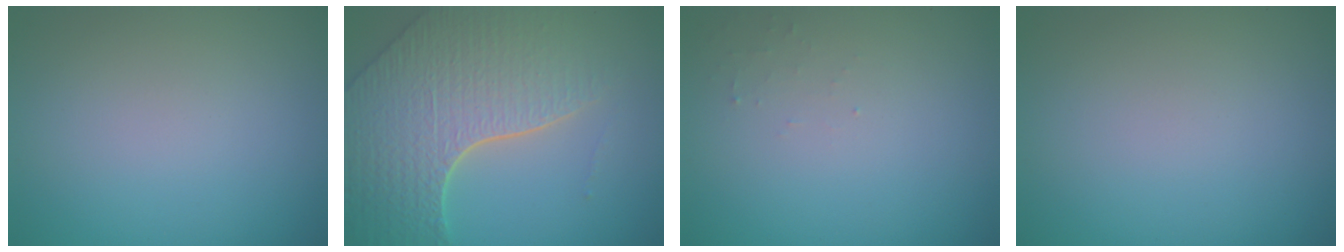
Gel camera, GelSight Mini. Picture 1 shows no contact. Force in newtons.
{"total": 8.0, "press": 5.7, "slide": 5.7}
{"total": 0.7, "press": 0.7, "slide": 0.2}
{"total": 0.0}